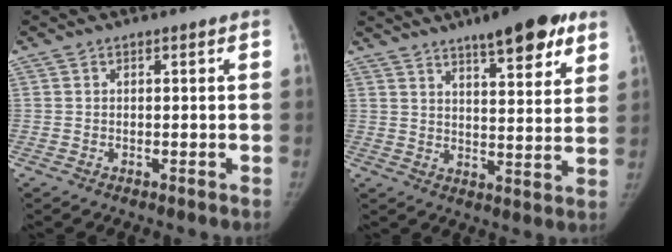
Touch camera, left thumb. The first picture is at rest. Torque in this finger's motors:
{"motor_torque": [0.91, -0.24, 1.37, -1.29, 0.15]}